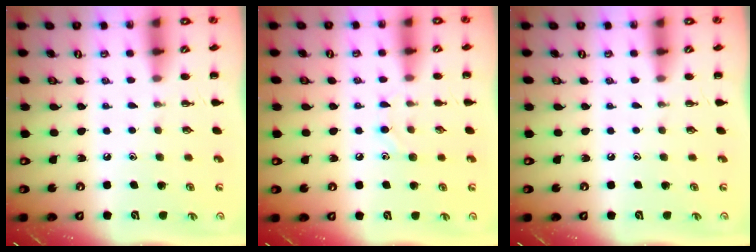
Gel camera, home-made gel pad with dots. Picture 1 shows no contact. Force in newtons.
{"total": 6.1, "press": 6.0, "slide": 1.4}
{"total": 0.0}